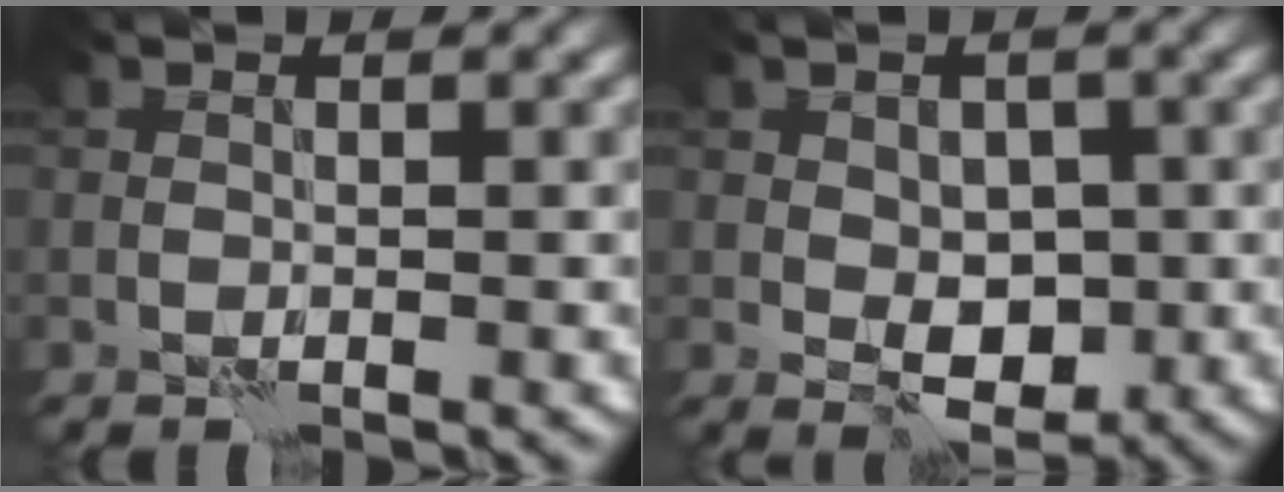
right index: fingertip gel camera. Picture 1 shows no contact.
{"total": 4.1, "force": [-0.7, 2.7, 3.0], "torque": [-0.039, -0.002, -0.012]}